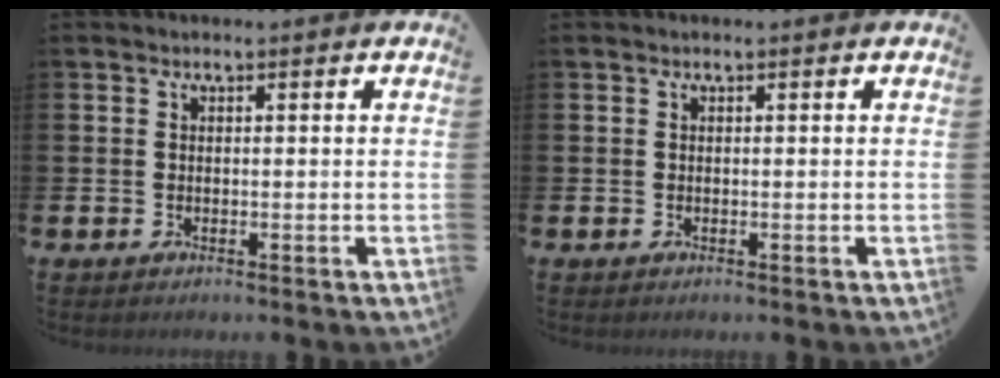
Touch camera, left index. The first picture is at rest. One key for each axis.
{"total": 0.0}